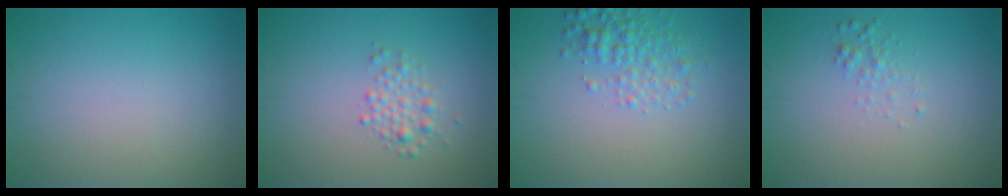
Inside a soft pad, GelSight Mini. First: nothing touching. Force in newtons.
{"total": 1.8, "press": 1.8, "slide": 0.1}
{"total": 2.6, "press": 2.6, "slide": 0.1}
{"total": 1.0, "press": 1.0, "slide": 0.0}